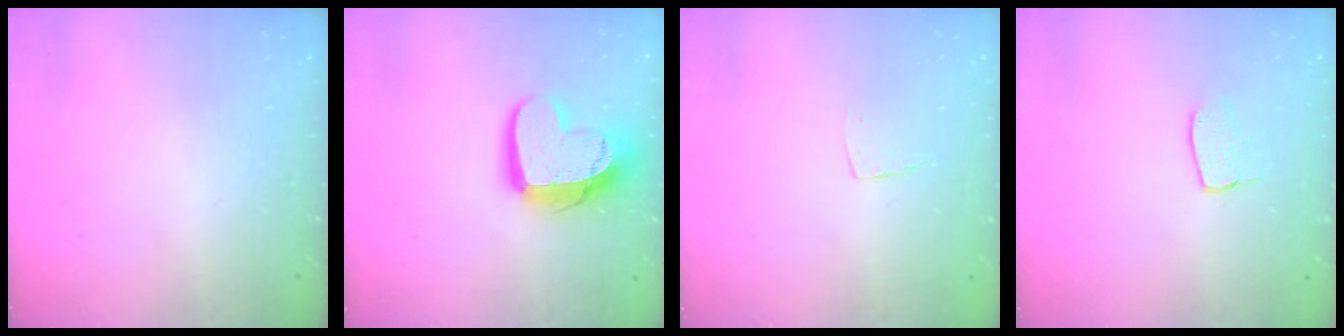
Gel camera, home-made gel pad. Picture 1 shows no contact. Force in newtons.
{"total": 14.7, "press": 14.6, "slide": 1.2}
{"total": 3.7, "press": 3.7, "slide": 0.2}
{"total": 5.2, "press": 5.2, "slide": 0.3}